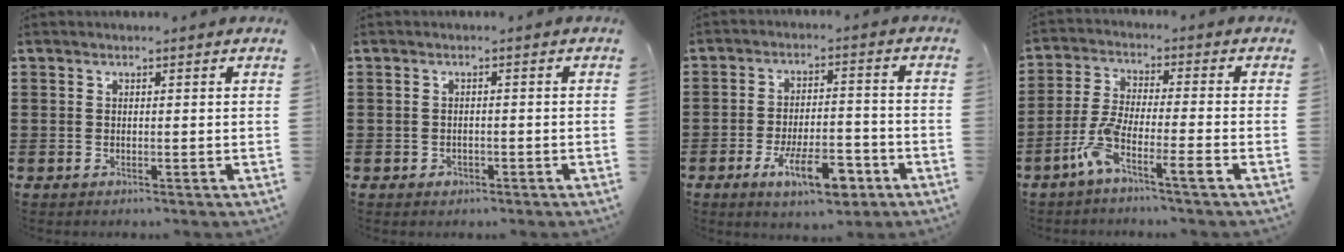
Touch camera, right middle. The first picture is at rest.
{"total": 0.7, "force": [-0.4, 0.5, 0.2], "torque": [-0.005, 0.000, -0.009]}
{"total": 9.1, "force": [-5.1, 3.3, 6.7], "torque": [-0.121, 0.009, -0.090]}
{"total": 6.3, "force": [-4.2, 0.6, 4.6], "torque": [-0.103, -0.007, -0.082]}